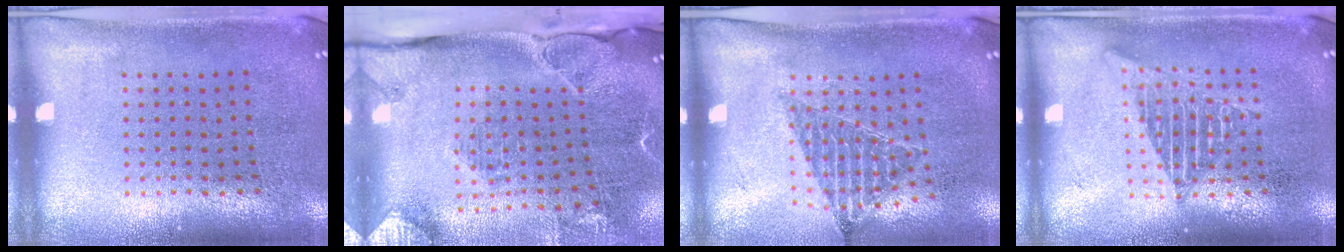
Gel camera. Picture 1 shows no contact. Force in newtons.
{"total": 2.9, "press": 2.2, "slide": 1.8}
{"total": 0.9, "press": 0.9, "slide": 0.1}
{"total": 2.6, "press": 2.5, "slide": 0.3}